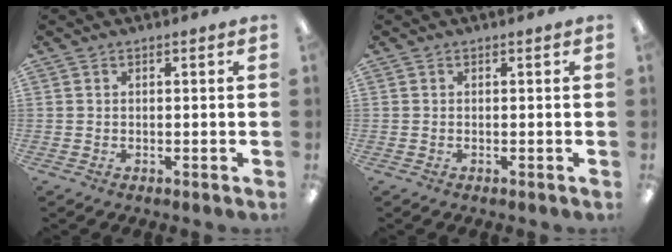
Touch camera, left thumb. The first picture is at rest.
{"total": 0.0}